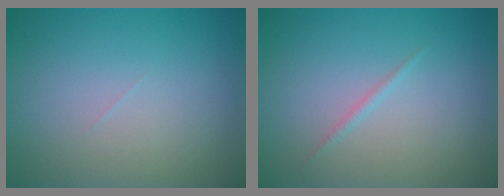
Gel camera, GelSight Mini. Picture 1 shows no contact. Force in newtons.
{"total": 0.6, "press": 0.6, "slide": 0.0}